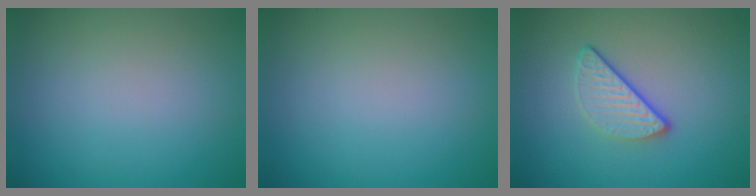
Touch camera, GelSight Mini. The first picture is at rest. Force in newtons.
{"total": 0.0}
{"total": 3.0, "press": 2.3, "slide": 1.9}